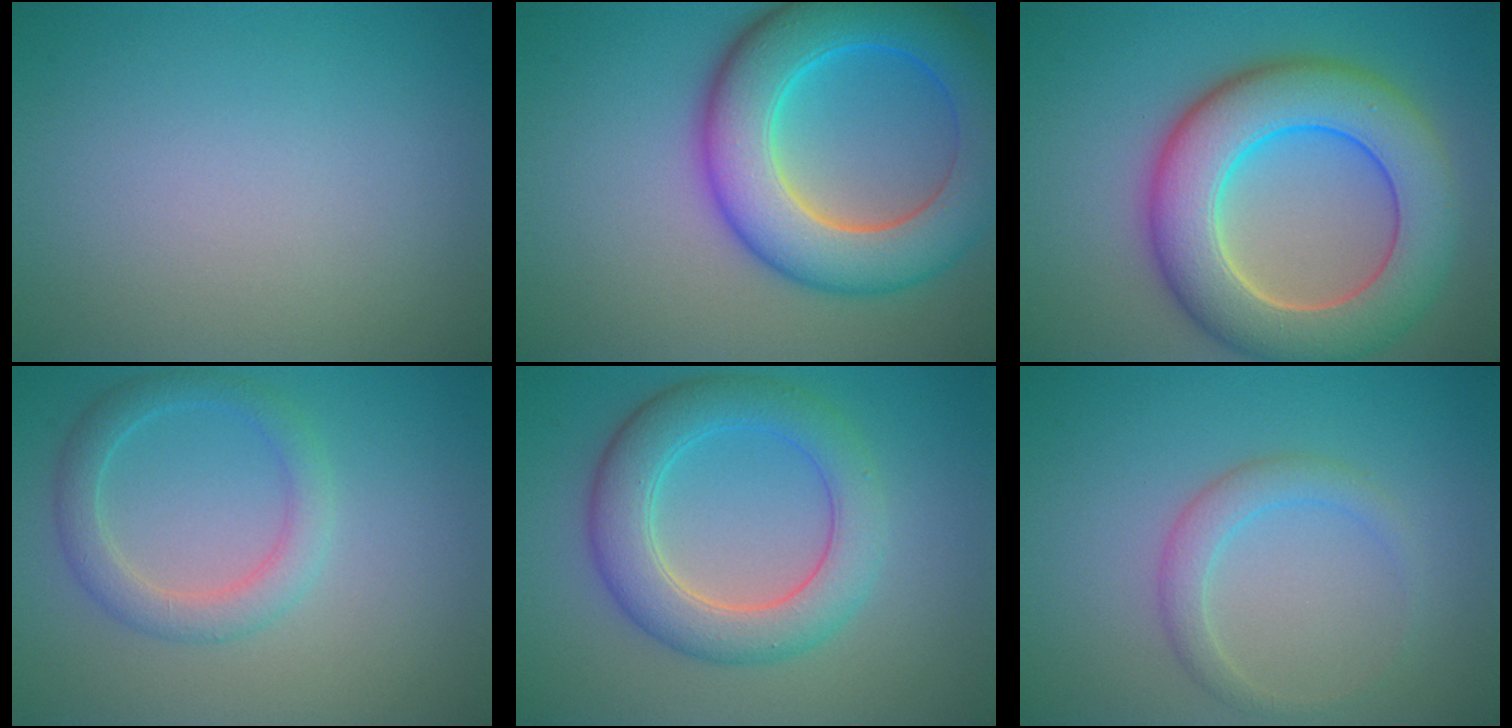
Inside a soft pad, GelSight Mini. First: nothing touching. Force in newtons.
{"total": 10.2, "press": 10.2, "slide": 0.2}
{"total": 10.4, "press": 10.3, "slide": 0.7}
{"total": 3.0, "press": 3.0, "slide": 0.2}
{"total": 5.9, "press": 5.9, "slide": 0.0}
{"total": 2.1, "press": 2.1, "slide": 0.1}